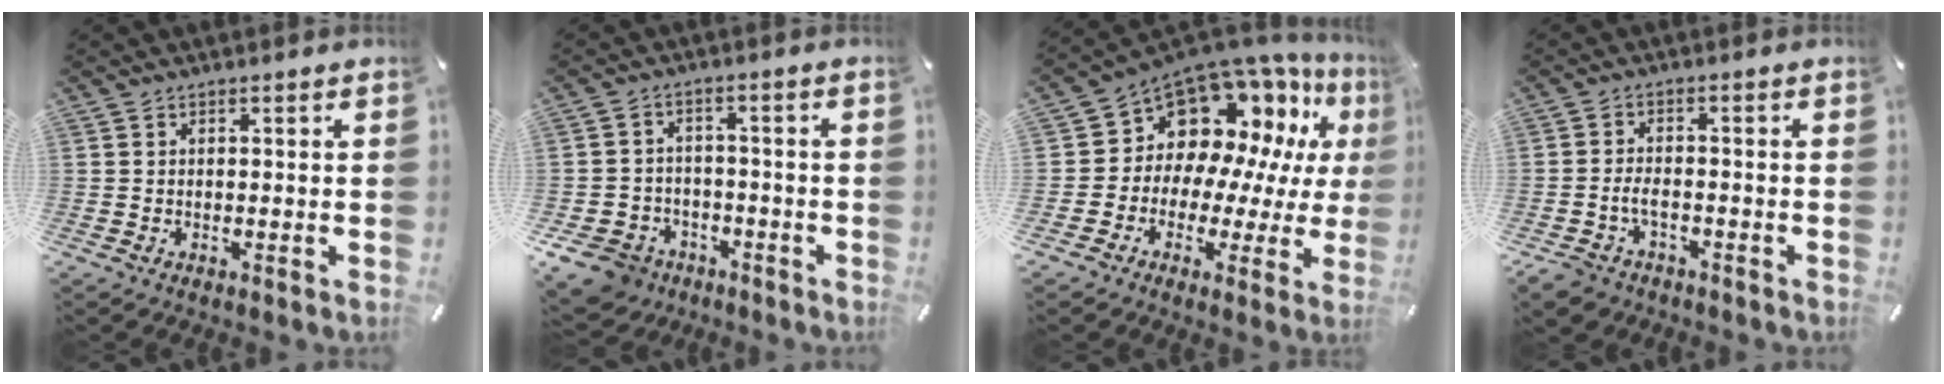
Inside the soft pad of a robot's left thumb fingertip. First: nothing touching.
{"total": 8.5, "force": [-5.3, 6.3, 2.3], "torque": [-0.058, 0.041, -0.097]}
{"total": 13.2, "force": [8.3, 9.5, 3.7], "torque": [-0.066, -0.091, 0.156]}
{"total": 4.3, "force": [-2.3, 2.6, 2.4], "torque": [-0.053, 0.011, -0.046]}